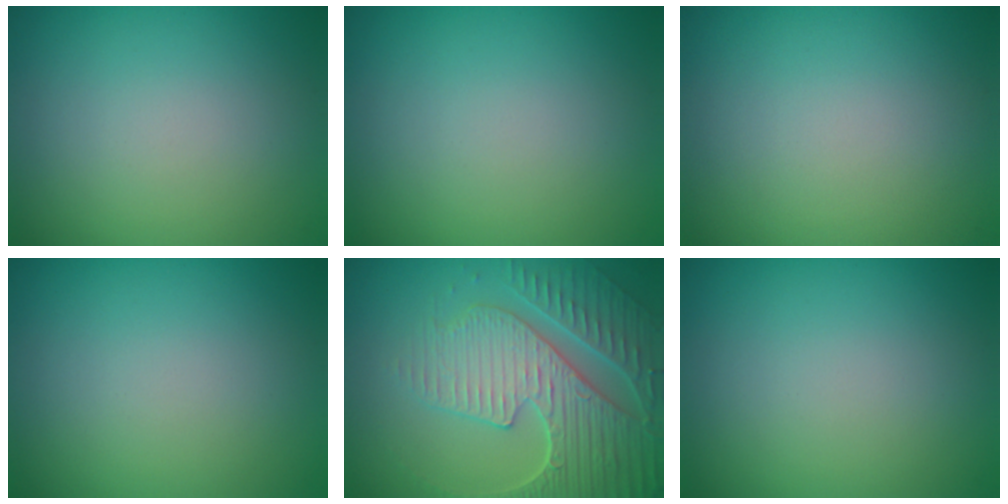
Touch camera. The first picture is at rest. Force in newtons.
{"total": 0.0}
{"total": 0.0}
{"total": 0.0}
{"total": 6.7, "press": 5.5, "slide": 3.8}
{"total": 0.0}